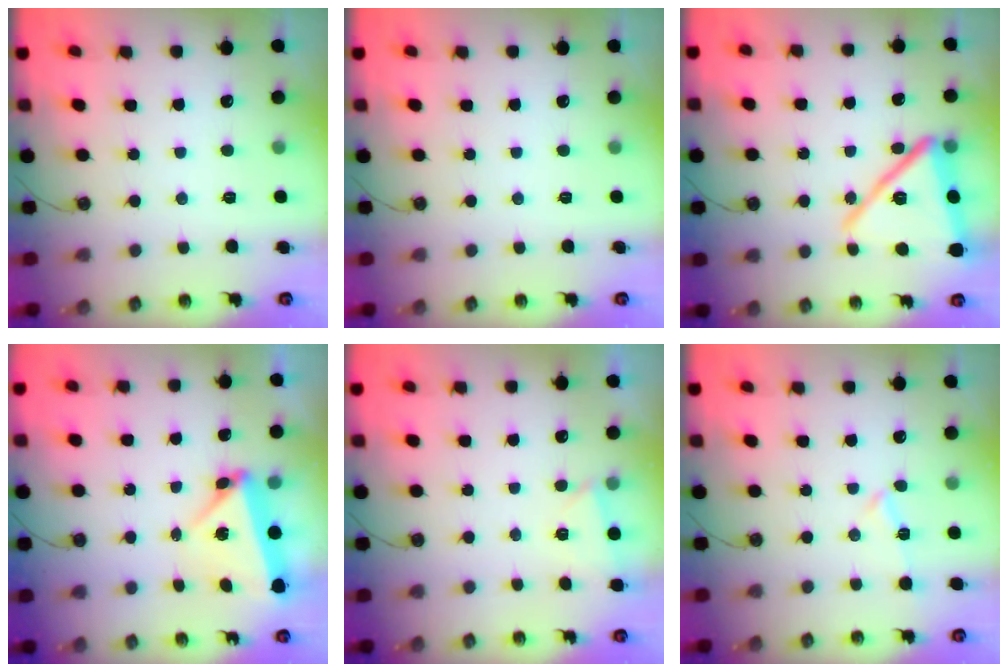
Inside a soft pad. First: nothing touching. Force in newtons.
{"total": 0.0}
{"total": 20.2, "press": 19.7, "slide": 4.7}
{"total": 5.3, "press": 5.3, "slide": 0.2}
{"total": 1.9, "press": 1.8, "slide": 0.6}
{"total": 4.3, "press": 3.9, "slide": 2.0}